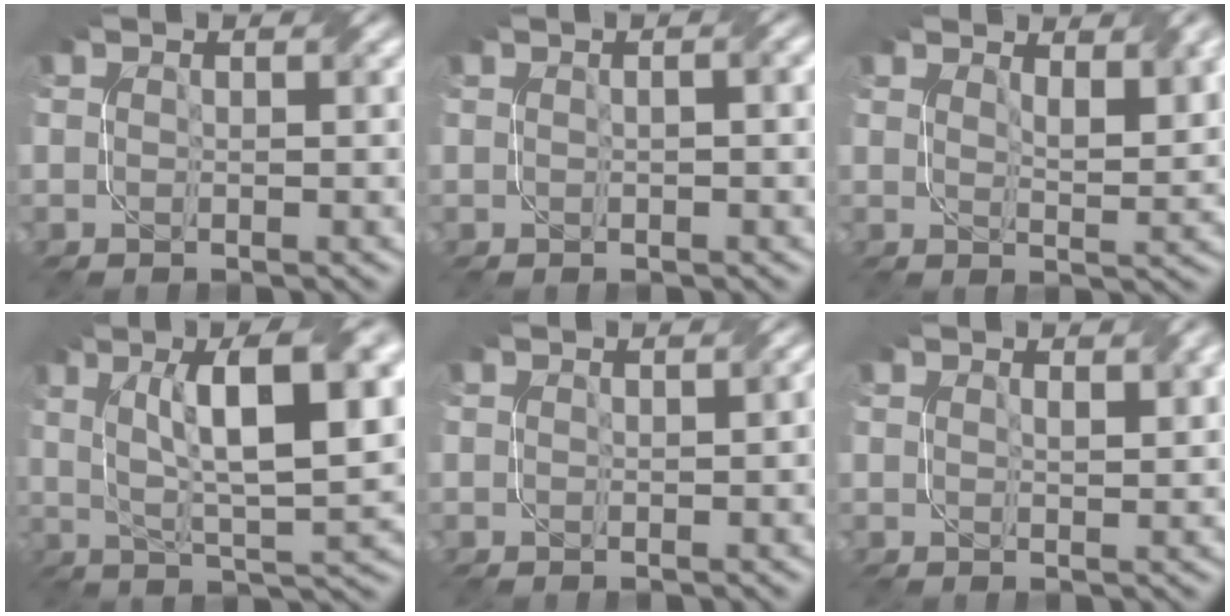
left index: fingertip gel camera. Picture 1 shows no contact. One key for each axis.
{"total": 2.8, "fx": 0.6, "fy": 1.0, "fz": 2.5, "tx": -0.026, "ty": 0.006, "tz": -0.002}
{"total": 4.9, "fx": 3.0, "fy": 1.5, "fz": 3.6, "tx": -0.053, "ty": 0.001, "tz": 0.055}
{"total": 12.5, "fx": 3.8, "fy": 3.6, "fz": 11.4, "tx": -0.179, "ty": 0.011, "tz": 0.065}
{"total": 1.0, "fx": -0.6, "fy": 0.0, "fz": 0.8, "tx": -0.005, "ty": 0.003, "tz": -0.010}
{"total": 2.1, "fx": 1.1, "fy": 0.5, "fz": 1.7, "tx": -0.020, "ty": -0.001, "tz": 0.020}